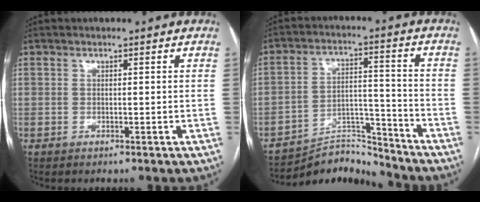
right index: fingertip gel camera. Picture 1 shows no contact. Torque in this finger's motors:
{"motor_torque": [-1.31, -0.03, -0.86, -0.18]}